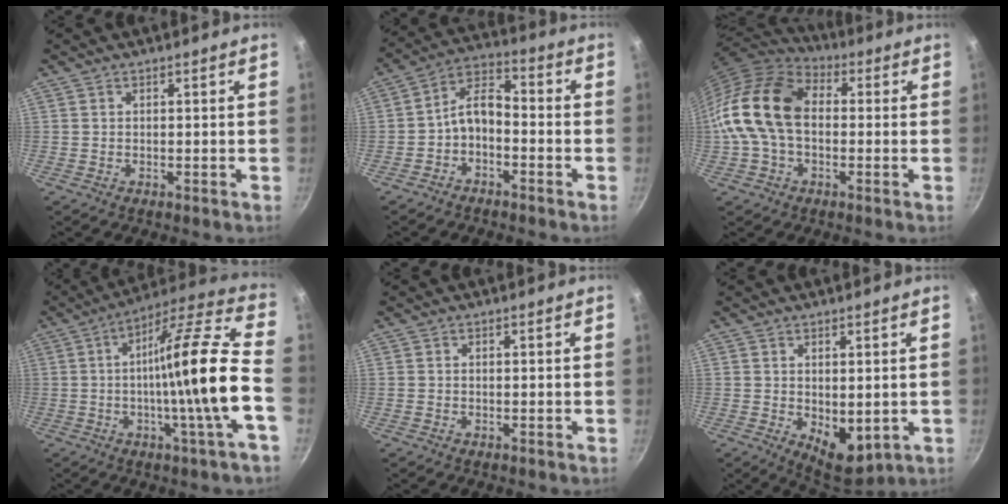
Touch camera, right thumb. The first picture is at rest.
{"total": 7.0, "force": [-2.8, 4.2, 4.9], "torque": [-0.085, 0.055, -0.058]}
{"total": 17.0, "force": [-0.1, 11.6, 12.4], "torque": [-0.220, 0.039, -0.020]}
{"total": 21.5, "force": [-3.1, 2.3, 21.1], "torque": [-0.294, 0.035, -0.055]}
{"total": 0.0}
{"total": 7.5, "force": [-0.4, 4.2, 6.3], "torque": [-0.067, -0.019, 0.008]}